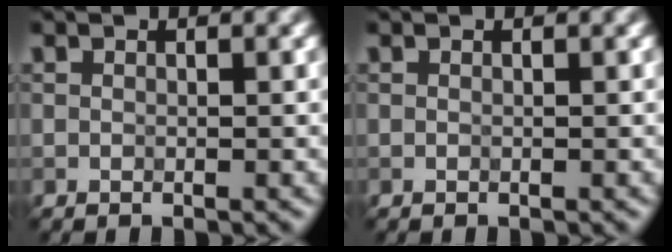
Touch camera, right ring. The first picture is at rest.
{"total": 0.0}